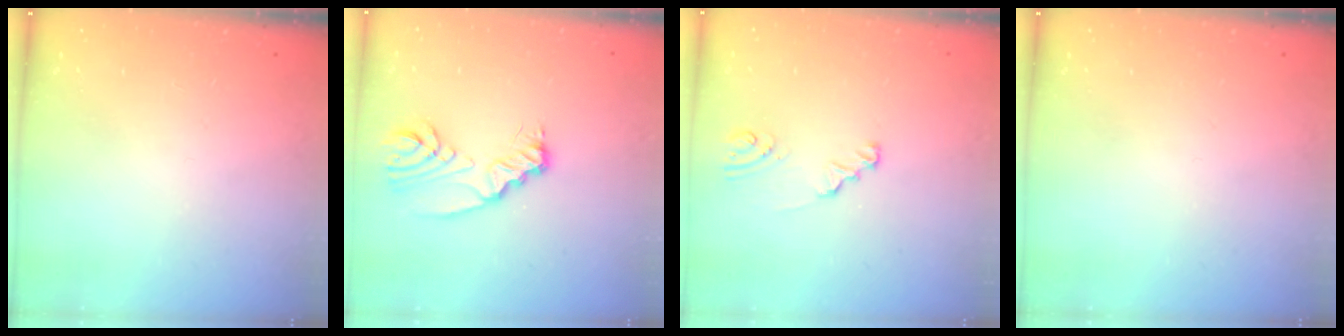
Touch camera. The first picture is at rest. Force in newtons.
{"total": 8.2, "press": 8.2, "slide": 0.8}
{"total": 1.7, "press": 1.7, "slide": 0.1}
{"total": 0.0}